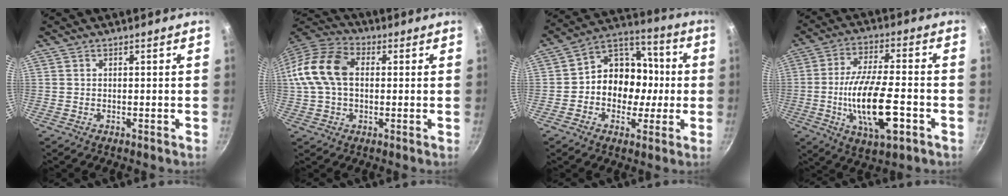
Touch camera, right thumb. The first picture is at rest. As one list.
[{"total": 14.6, "force": [1.5, 9.9, 10.6], "torque": [-0.194, 0.031, 0.012]}, {"total": 13.8, "force": [-1.4, 11.3, 7.8], "torque": [-0.063, 0.038, -0.040]}, {"total": 16.4, "force": [-4.5, 5.9, 14.7], "torque": [-0.265, 0.012, -0.081]}]